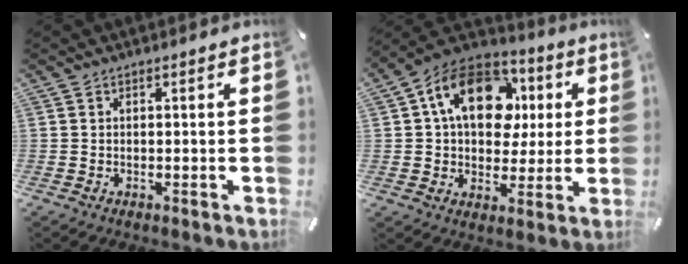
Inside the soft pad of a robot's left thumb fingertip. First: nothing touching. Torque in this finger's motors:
{"motor_torque": [1.36, 1.41, 1.78, -0.99, 0.50]}